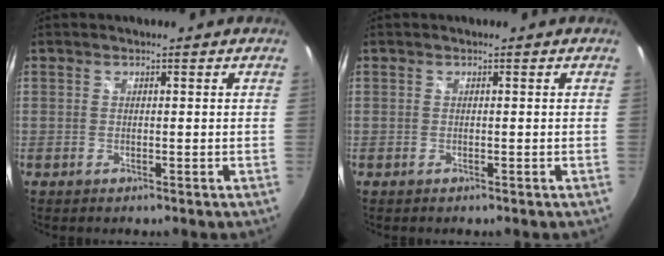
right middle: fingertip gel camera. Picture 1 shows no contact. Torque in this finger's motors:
{"motor_torque": [0.18, -0.50, -0.01, 0.01]}